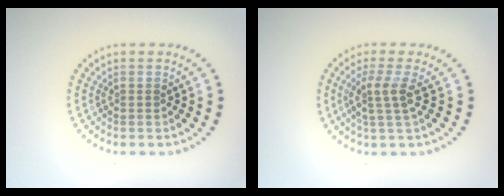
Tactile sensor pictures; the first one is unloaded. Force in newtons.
{"total": 2.5, "press": 2.0, "slide": 1.6}